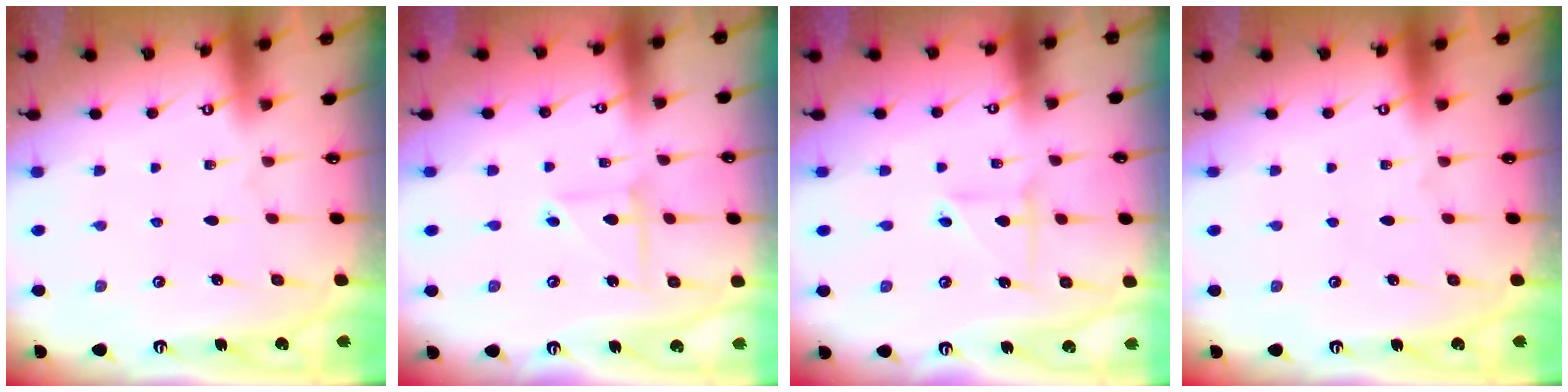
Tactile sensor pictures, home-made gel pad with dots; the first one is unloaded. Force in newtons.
{"total": 4.2, "press": 4.1, "slide": 0.5}
{"total": 3.2, "press": 3.1, "slide": 0.7}
{"total": 0.0}